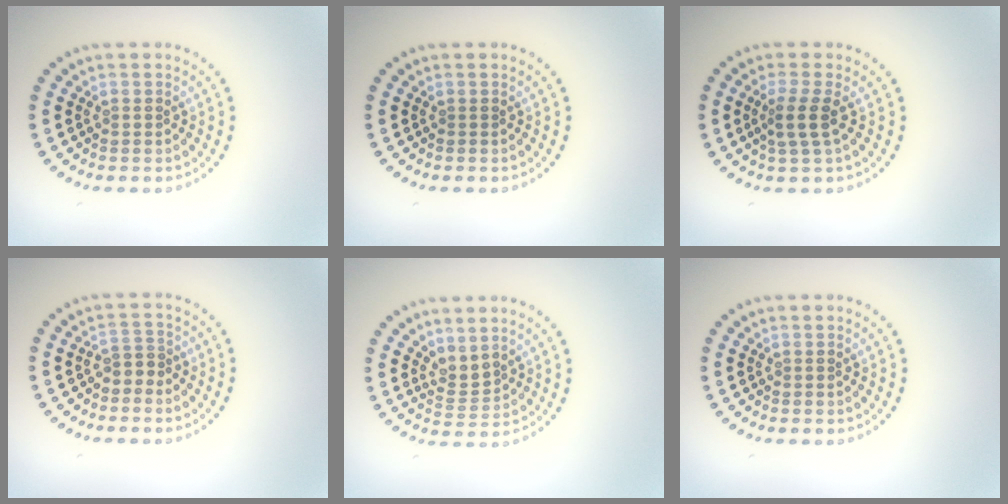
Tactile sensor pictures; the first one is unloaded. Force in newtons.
{"total": 0.0}
{"total": 2.2, "press": 1.8, "slide": 1.3}
{"total": 1.5, "press": 1.2, "slide": 0.9}
{"total": 2.0, "press": 1.4, "slide": 1.4}
{"total": 0.0}